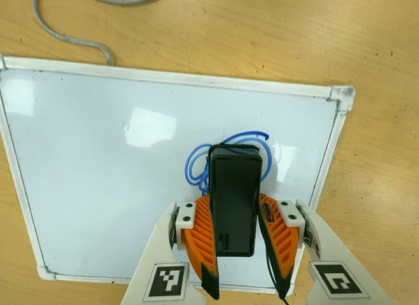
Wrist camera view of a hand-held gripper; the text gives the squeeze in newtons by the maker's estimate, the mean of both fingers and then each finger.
{"total": 10.6, "left": 10.8, "right": 10.3}